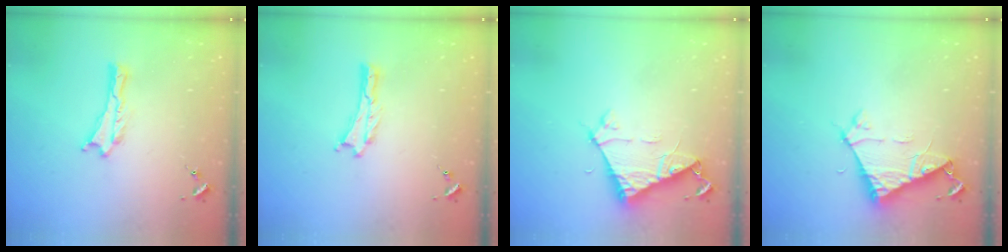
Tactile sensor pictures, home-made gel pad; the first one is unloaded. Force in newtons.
{"total": 0.0}
{"total": 6.5, "press": 6.5, "slide": 0.5}
{"total": 6.5, "press": 6.5, "slide": 0.5}